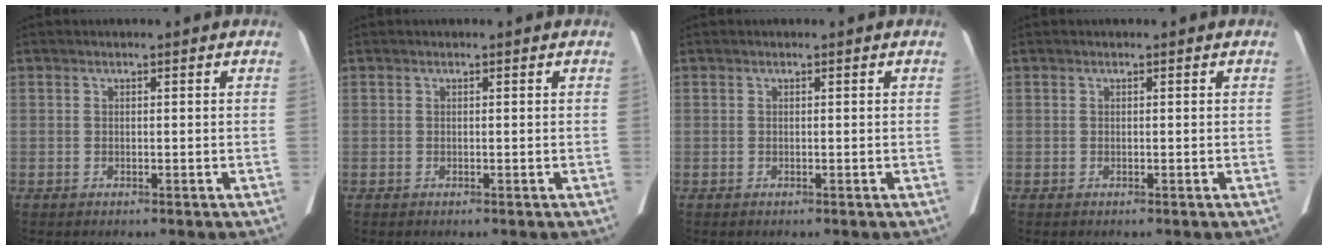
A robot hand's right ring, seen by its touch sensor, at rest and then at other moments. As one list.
[{"total": 0.0}, {"total": 0.0}, {"total": 0.0}]